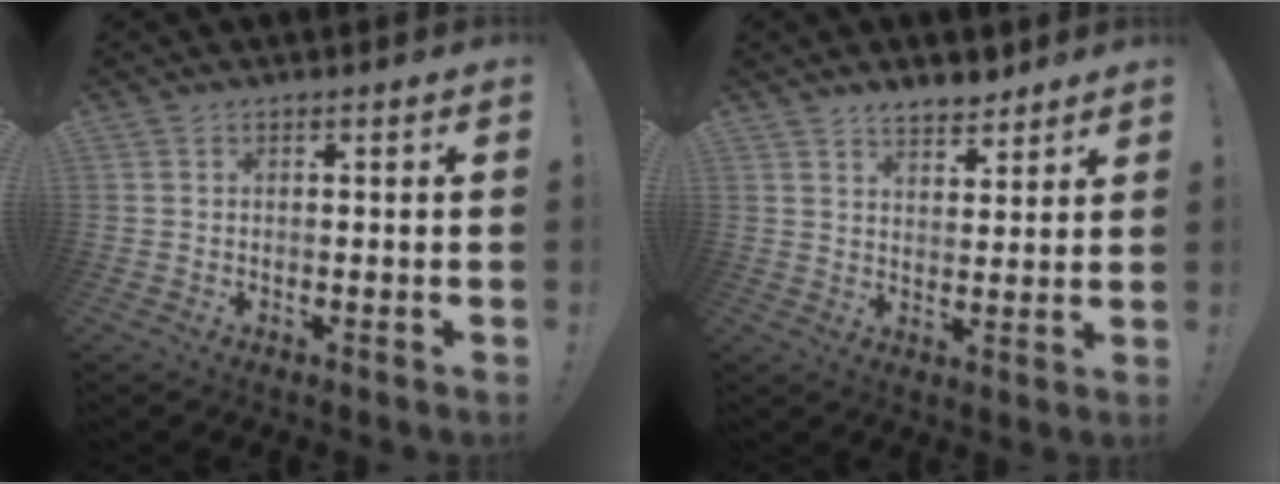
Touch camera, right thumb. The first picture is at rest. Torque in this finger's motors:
{"motor_torque": [0.00, 0.01, 0.02, 0.02, 0.00]}